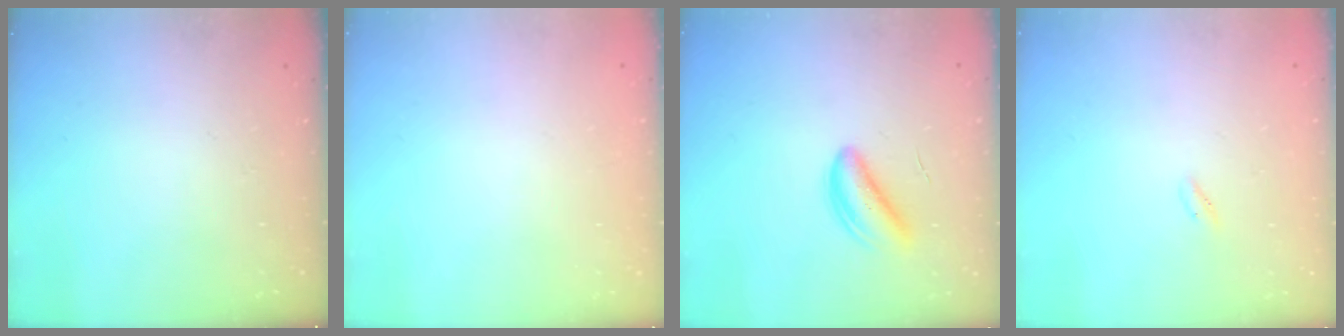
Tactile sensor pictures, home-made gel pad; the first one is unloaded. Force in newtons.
{"total": 2.0, "press": 2.0, "slide": 0.1}
{"total": 4.2, "press": 4.2, "slide": 0.9}
{"total": 0.6, "press": 0.5, "slide": 0.4}